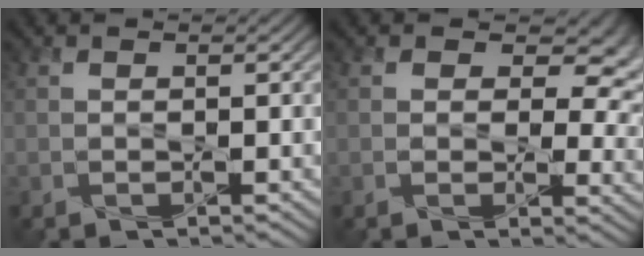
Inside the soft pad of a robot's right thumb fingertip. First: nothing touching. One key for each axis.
{"total": 7.2, "fx": 1.9, "fy": 4.8, "fz": 5.1, "tx": -0.066, "ty": -0.015, "tz": 0.024}